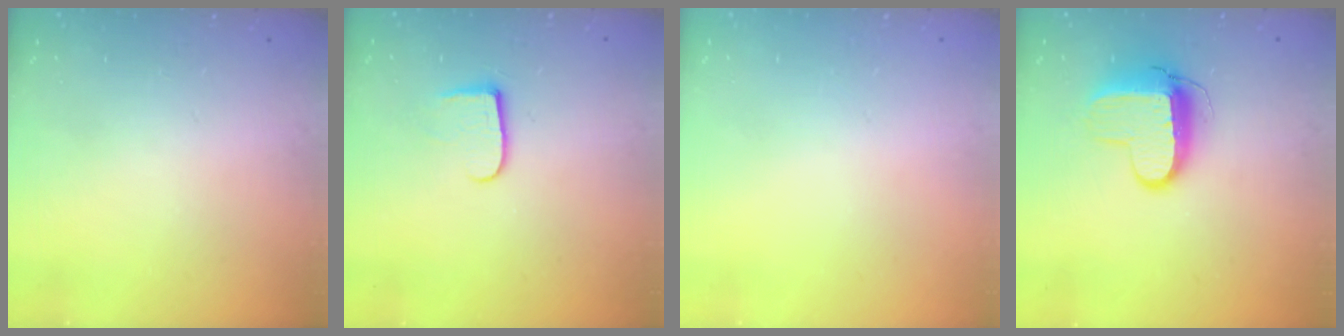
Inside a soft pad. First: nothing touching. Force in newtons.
{"total": 6.9, "press": 6.9, "slide": 0.7}
{"total": 0.0}
{"total": 10.3, "press": 10.2, "slide": 1.0}